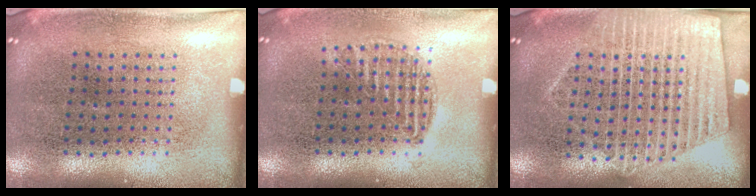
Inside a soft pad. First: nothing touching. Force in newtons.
{"total": 0.9, "press": 0.8, "slide": 0.5}
{"total": 2.0, "press": 1.8, "slide": 0.9}